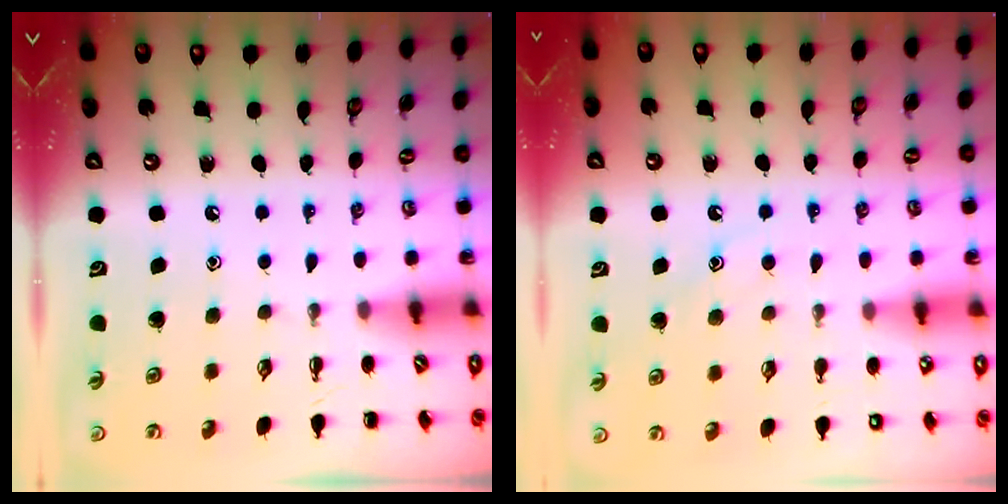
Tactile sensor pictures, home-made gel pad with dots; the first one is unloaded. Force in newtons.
{"total": 9.4, "press": 9.3, "slide": 1.4}